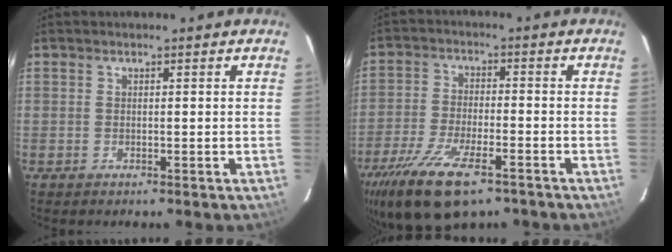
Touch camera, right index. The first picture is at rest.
{"total": 15.4, "force": [-10.0, 5.6, 10.3], "torque": [-0.223, -0.039, -0.181]}